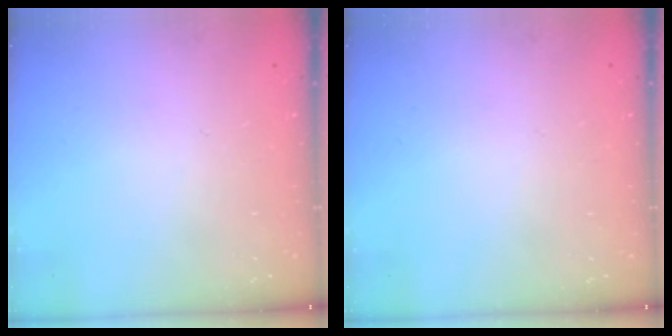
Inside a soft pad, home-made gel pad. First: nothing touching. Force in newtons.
{"total": 0.0}